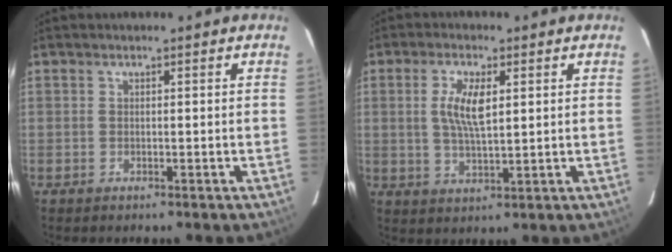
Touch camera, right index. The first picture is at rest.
{"total": 6.4, "force": [1.5, 2.3, 5.8], "torque": [-0.111, 0.002, 0.030]}